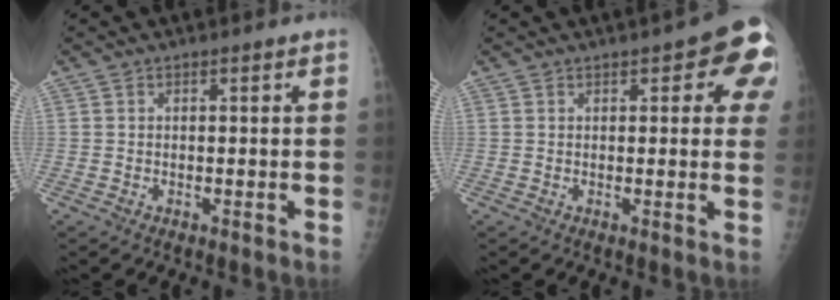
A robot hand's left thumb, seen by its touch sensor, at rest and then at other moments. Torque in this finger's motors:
{"motor_torque": [-0.24, 0.47, 0.07, -0.16, 0.02]}